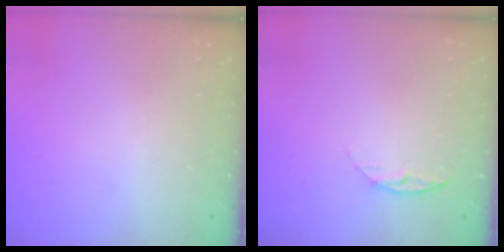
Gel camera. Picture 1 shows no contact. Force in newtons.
{"total": 6.4, "press": 6.3, "slide": 0.7}